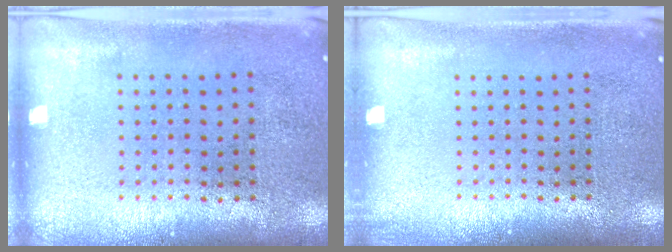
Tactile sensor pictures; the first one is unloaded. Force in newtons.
{"total": 0.5, "press": 0.5, "slide": 0.1}